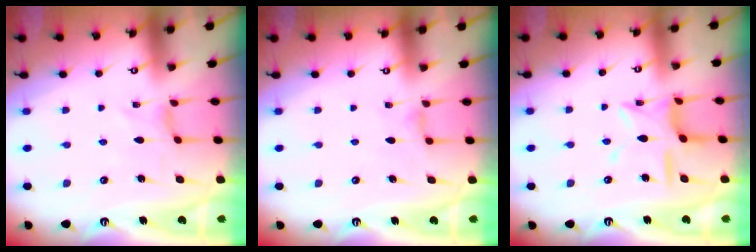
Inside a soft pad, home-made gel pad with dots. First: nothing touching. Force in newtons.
{"total": 2.3, "press": 2.2, "slide": 0.4}
{"total": 11.6, "press": 11.6, "slide": 0.9}